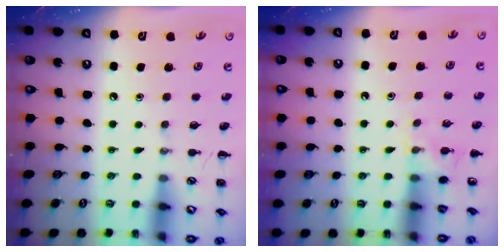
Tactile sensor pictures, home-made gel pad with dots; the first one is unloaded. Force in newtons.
{"total": 5.9, "press": 5.5, "slide": 2.0}